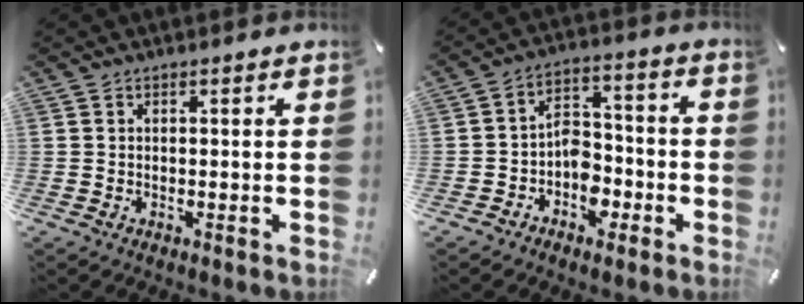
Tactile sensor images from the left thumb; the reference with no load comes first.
{"total": 7.4, "force": [-3.7, 5.5, 3.3], "torque": [-0.048, 0.021, -0.066]}